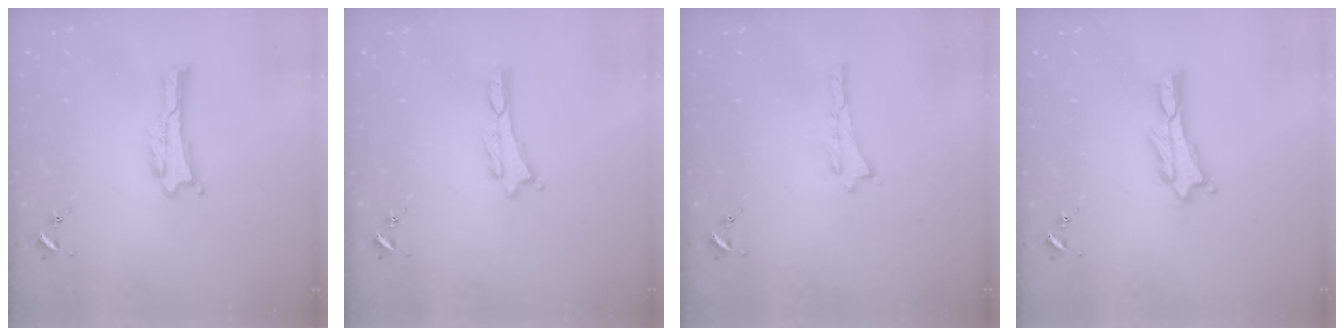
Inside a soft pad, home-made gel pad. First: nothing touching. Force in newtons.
{"total": 0.0}
{"total": 0.0}
{"total": 1.1, "press": 1.1, "slide": 0.2}